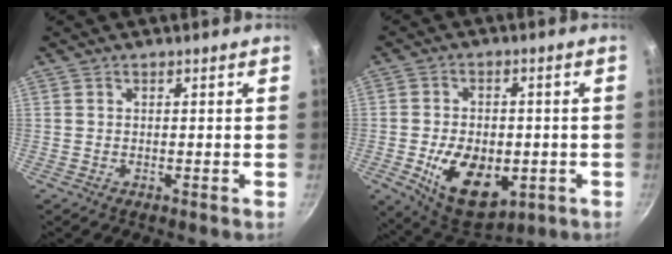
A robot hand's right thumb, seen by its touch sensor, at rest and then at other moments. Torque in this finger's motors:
{"motor_torque": [-0.11, 0.75, 0.36, 0.21, 0.07]}